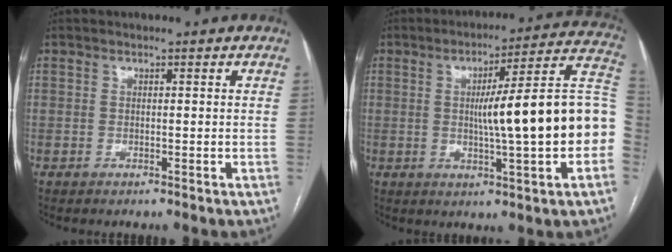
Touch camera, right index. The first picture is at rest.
{"total": 18.5, "force": [-1.2, 0.9, 18.5], "torque": [-0.220, 0.037, -0.017]}